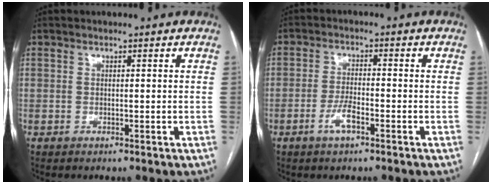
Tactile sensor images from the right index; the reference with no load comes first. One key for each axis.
{"total": 3.9, "fx": -2.1, "fy": 0.8, "fz": 3.2, "tx": -0.064, "ty": 0.001, "tz": -0.040}